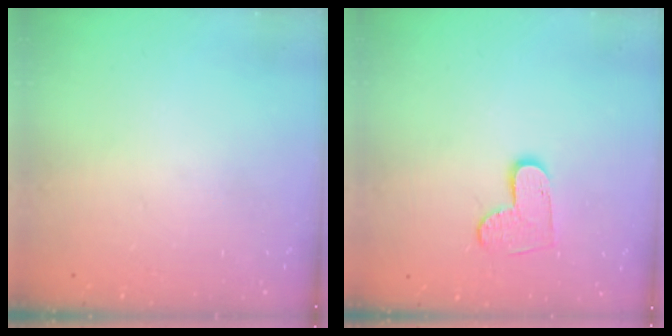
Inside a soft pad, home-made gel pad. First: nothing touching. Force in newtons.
{"total": 7.5, "press": 7.5, "slide": 0.5}